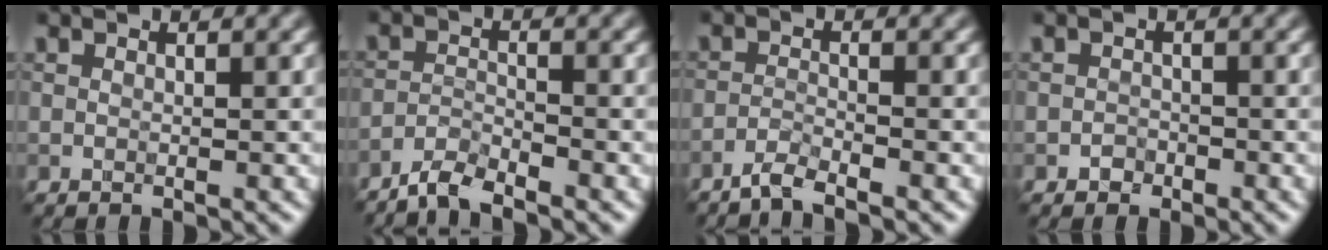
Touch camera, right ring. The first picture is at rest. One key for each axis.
{"total": 2.9, "fx": -2.8, "fy": 0.2, "fz": 0.6, "tx": -0.010, "ty": 0.002, "tz": -0.057}
{"total": 2.1, "fx": -2.0, "fy": 0.1, "fz": 0.6, "tx": -0.007, "ty": 0.004, "tz": -0.045}
{"total": 1.3, "fx": -1.0, "fy": 0.5, "fz": -0.5, "tx": 0.012, "ty": 0.002, "tz": -0.012}